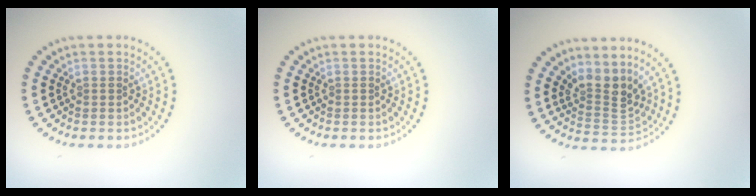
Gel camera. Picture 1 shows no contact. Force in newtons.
{"total": 0.0}
{"total": 3.3, "press": 2.3, "slide": 2.3}